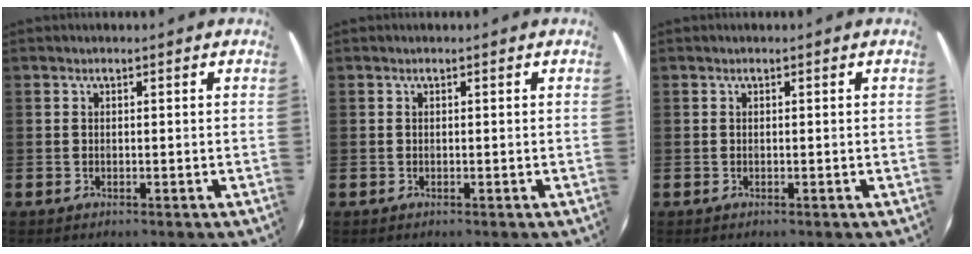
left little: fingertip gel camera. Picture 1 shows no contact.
{"total": 0.0}
{"total": 0.0}